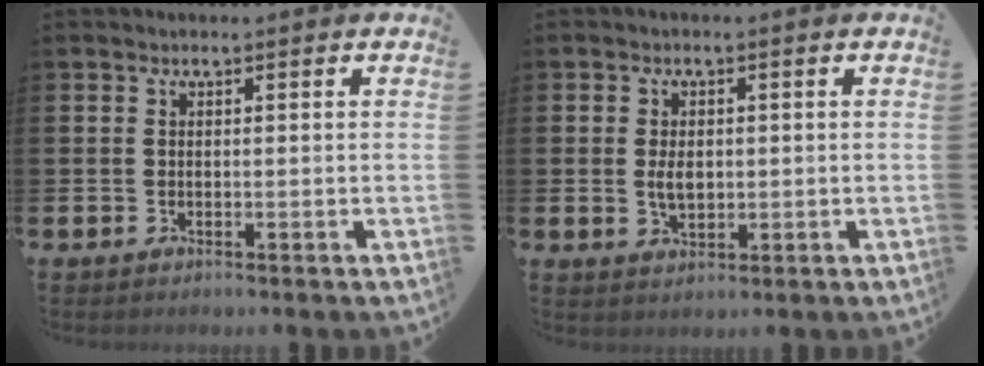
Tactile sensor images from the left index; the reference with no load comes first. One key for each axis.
{"total": 3.0, "fx": 0.1, "fy": 1.8, "fz": 2.4, "tx": -0.033, "ty": 0.001, "tz": -0.002}